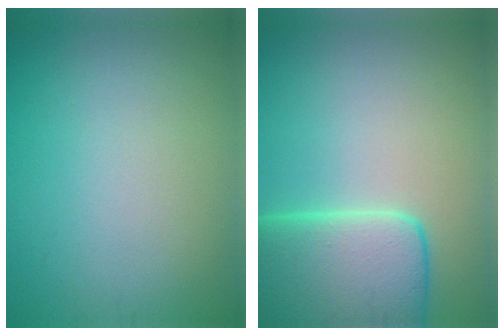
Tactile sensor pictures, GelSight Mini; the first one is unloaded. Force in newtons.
{"total": 9.0, "press": 9.0, "slide": 0.6}